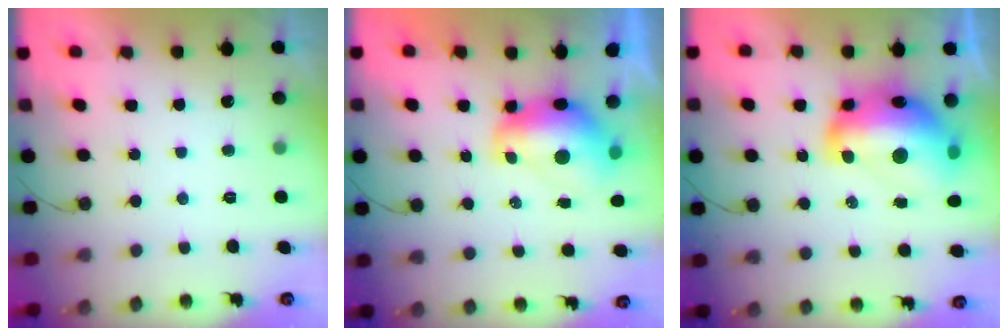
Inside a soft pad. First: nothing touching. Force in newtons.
{"total": 9.8, "press": 9.7, "slide": 0.9}
{"total": 21.7, "press": 21.7, "slide": 1.5}